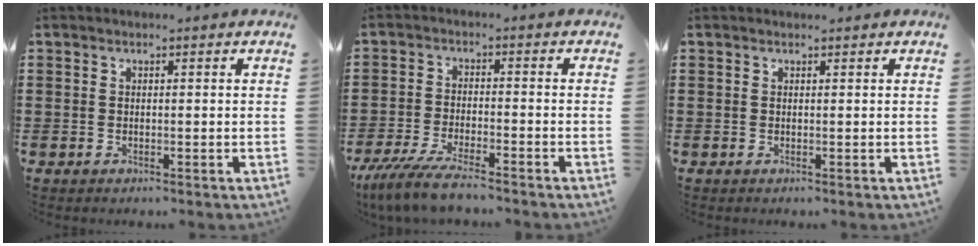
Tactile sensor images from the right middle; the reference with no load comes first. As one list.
[{"total": 6.2, "force": [-5.4, 0.5, 3.0], "torque": [-0.075, -0.013, -0.107]}, {"total": 0.0}]